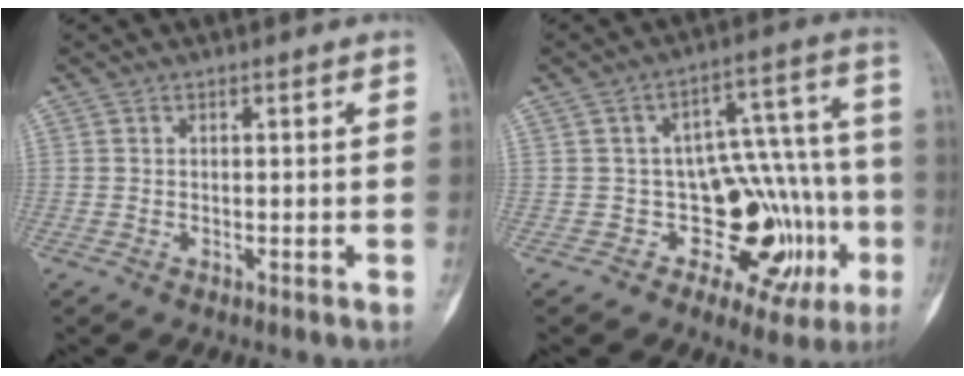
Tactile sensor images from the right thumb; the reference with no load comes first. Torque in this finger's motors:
{"motor_torque": [0.06, 0.05, -0.25, 0.06, 0.04]}